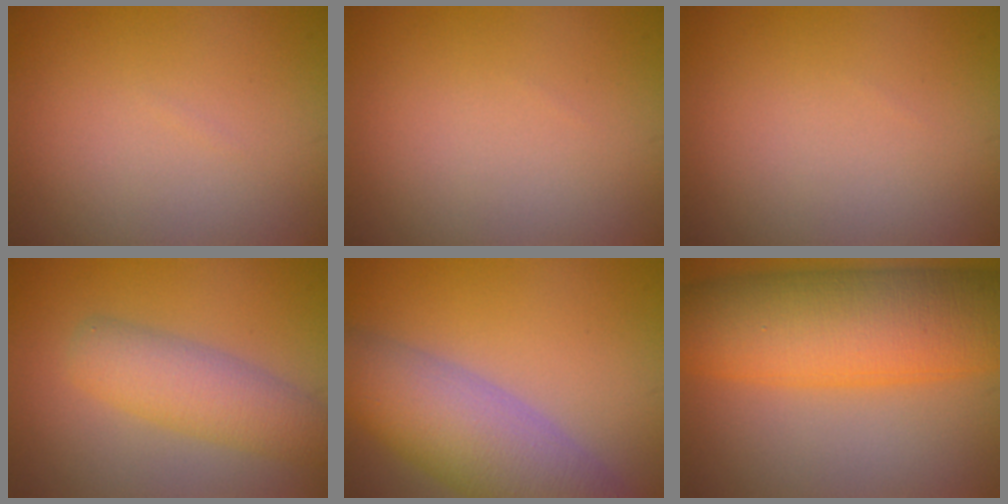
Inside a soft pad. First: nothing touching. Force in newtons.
{"total": 0.0}
{"total": 0.0}
{"total": 4.6, "press": 4.6, "slide": 0.2}
{"total": 8.4, "press": 8.4, "slide": 0.4}
{"total": 11.6, "press": 11.6, "slide": 0.1}